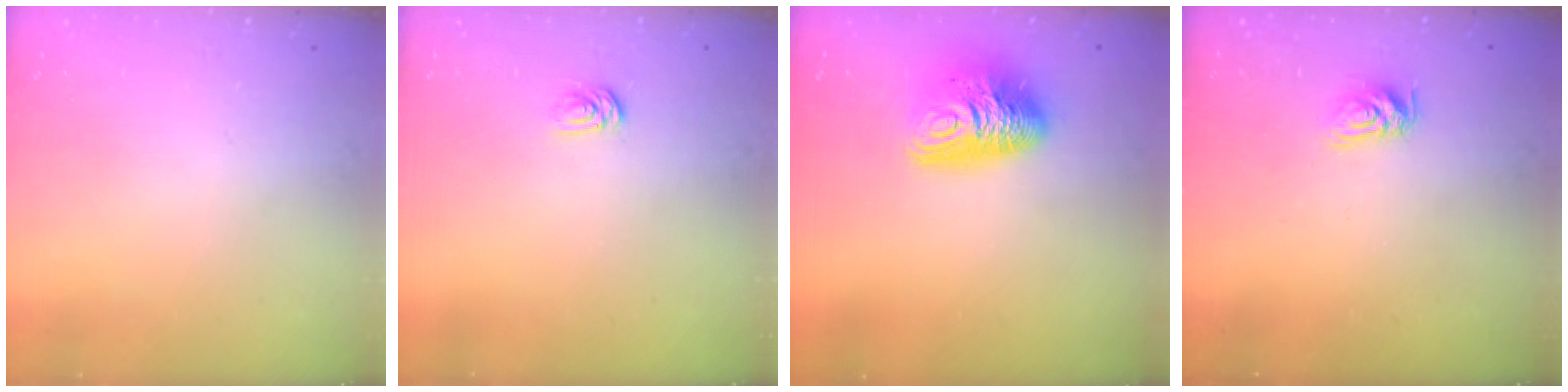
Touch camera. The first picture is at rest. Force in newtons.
{"total": 2.0, "press": 2.0, "slide": 0.3}
{"total": 11.9, "press": 11.9, "slide": 1.1}
{"total": 7.2, "press": 7.1, "slide": 0.7}